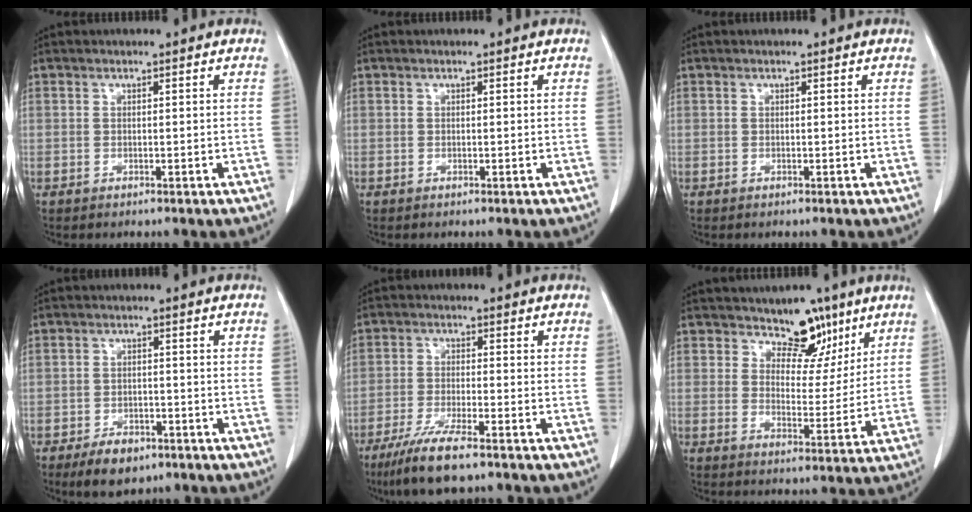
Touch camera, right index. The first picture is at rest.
{"total": 0.0}
{"total": 0.0}
{"total": 5.4, "force": [-3.6, 2.8, 2.8], "torque": [-0.048, -0.001, -0.054]}
{"total": 8.8, "force": [-6.5, 0.9, 5.9], "torque": [-0.109, -0.023, -0.112]}
{"total": 6.7, "force": [4.9, 3.8, 2.5], "torque": [-0.021, -0.007, 0.079]}